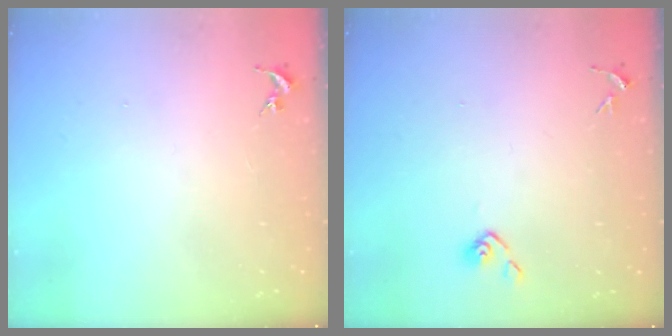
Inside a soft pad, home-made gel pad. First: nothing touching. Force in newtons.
{"total": 3.6, "press": 3.6, "slide": 0.8}